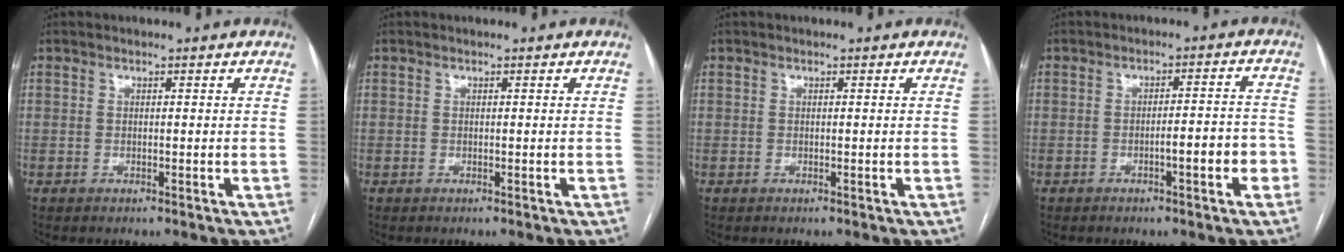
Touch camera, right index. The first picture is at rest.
{"total": 0.0}
{"total": 0.0}
{"total": 5.5, "force": [-2.2, 0.8, 5.0], "torque": [-0.066, 0.015, -0.029]}